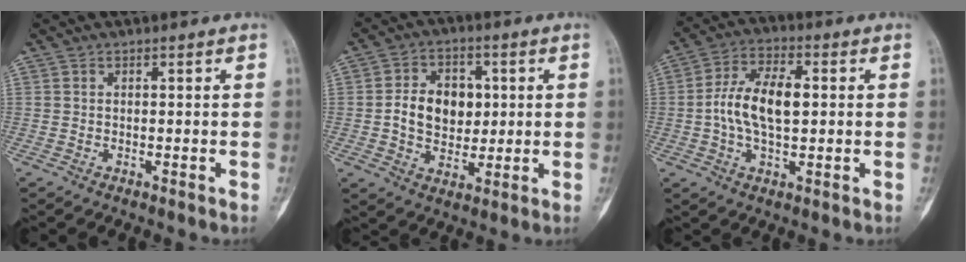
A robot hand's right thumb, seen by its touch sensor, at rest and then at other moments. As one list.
[{"total": 10.5, "force": [0.8, 7.8, 7.0], "torque": [-0.081, 0.005, 0.014]}, {"total": 11.2, "force": [0.4, 5.8, 9.6], "torque": [-0.181, 0.017, 0.003]}]